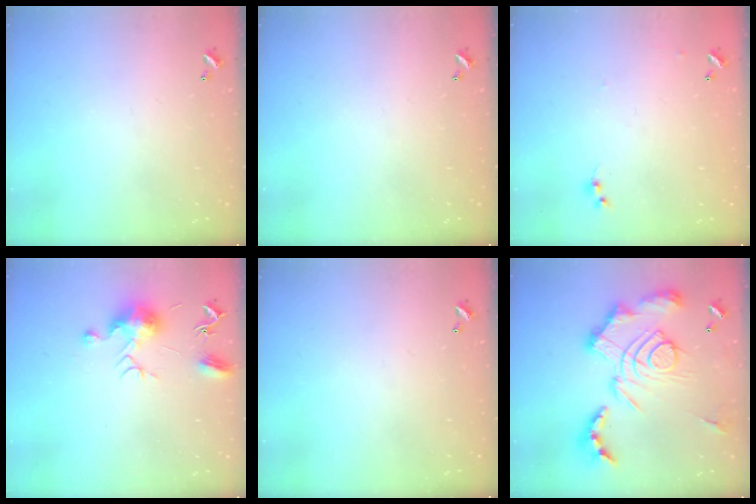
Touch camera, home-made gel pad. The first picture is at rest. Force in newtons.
{"total": 0.0}
{"total": 4.2, "press": 4.2, "slide": 0.6}
{"total": 9.8, "press": 9.8, "slide": 0.7}
{"total": 0.0}
{"total": 3.6, "press": 2.9, "slide": 2.2}